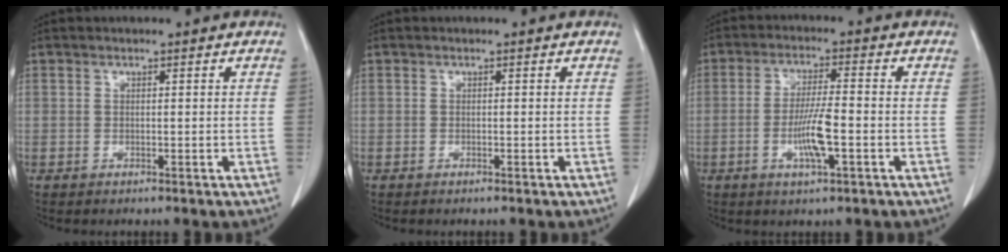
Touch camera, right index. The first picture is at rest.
{"total": 0.0}
{"total": 6.7, "force": [-1.9, 0.7, 6.4], "torque": [-0.125, -0.005, -0.035]}